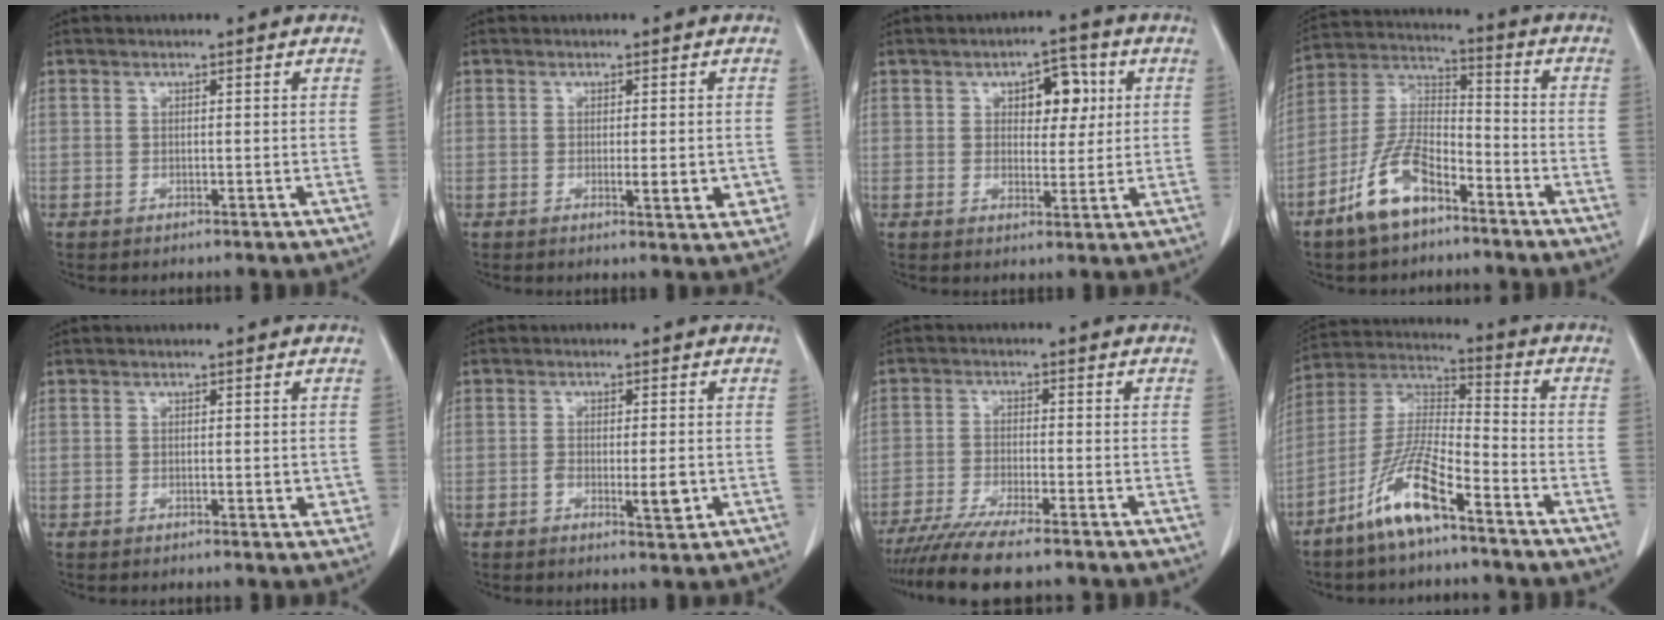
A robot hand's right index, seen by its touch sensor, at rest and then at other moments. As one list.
[{"total": 4.1, "force": [-0.7, 1.1, 3.9], "torque": [-0.040, -0.005, -0.009]}, {"total": 6.2, "force": [2.0, 3.3, 4.8], "torque": [-0.060, 0.016, 0.031]}, {"total": 11.1, "force": [-6.9, 4.6, 7.3], "torque": [-0.156, 0.006, -0.133]}, {"total": 1.8, "force": [-0.1, 0.8, 1.6], "torque": [-0.013, -0.002, 0.003]}, {"total": 3.9, "force": [-1.0, 0.9, 3.6], "torque": [-0.059, -0.003, -0.011]}, {"total": 9.2, "force": [-7.7, 0.2, 4.9], "torque": [-0.074, -0.023, -0.127]}, {"total": 11.5, "force": [-7.2, 1.6, 8.8], "torque": [-0.184, -0.010, -0.144]}]